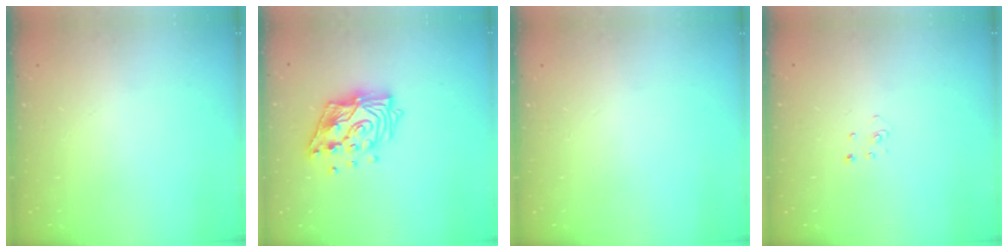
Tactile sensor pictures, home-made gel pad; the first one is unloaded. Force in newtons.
{"total": 14.7, "press": 14.6, "slide": 1.9}
{"total": 0.0}
{"total": 2.2, "press": 2.2, "slide": 0.2}